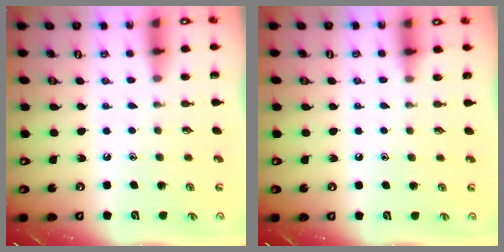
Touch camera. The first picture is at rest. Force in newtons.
{"total": 4.0, "press": 3.9, "slide": 0.5}